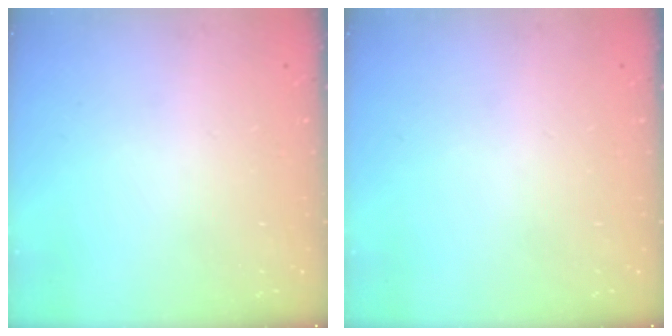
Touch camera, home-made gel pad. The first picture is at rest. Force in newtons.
{"total": 0.0}